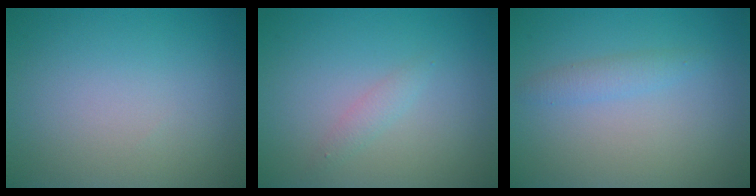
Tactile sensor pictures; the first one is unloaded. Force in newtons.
{"total": 1.0, "press": 1.0, "slide": 0.0}
{"total": 1.4, "press": 1.4, "slide": 0.0}